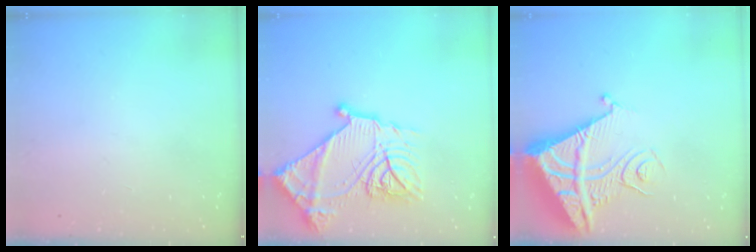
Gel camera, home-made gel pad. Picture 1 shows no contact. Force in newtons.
{"total": 23.5, "press": 23.4, "slide": 1.6}
{"total": 11.4, "press": 11.3, "slide": 1.3}